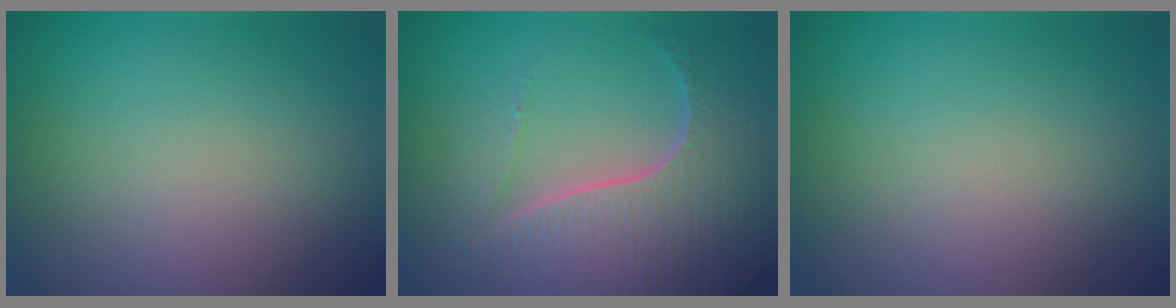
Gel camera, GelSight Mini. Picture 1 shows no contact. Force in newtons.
{"total": 7.7, "press": 5.6, "slide": 5.3}
{"total": 0.0}